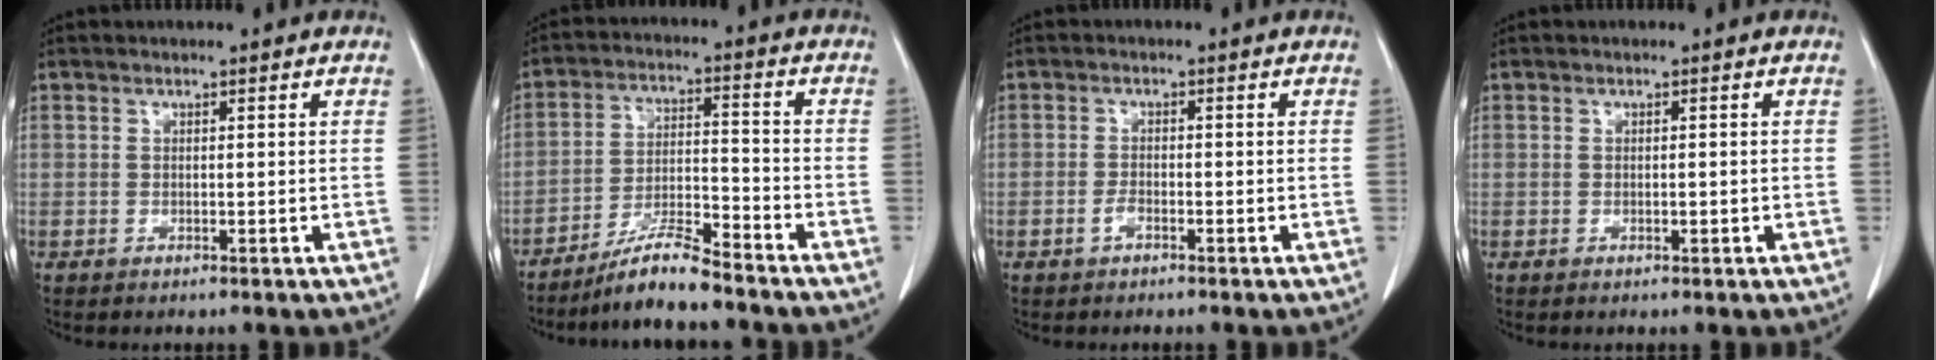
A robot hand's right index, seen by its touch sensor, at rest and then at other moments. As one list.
[{"total": 8.2, "force": [-7.1, 0.5, 4.2], "torque": [-0.081, -0.004, -0.129]}, {"total": 1.5, "force": [-0.9, 0.5, 1.1], "torque": [-0.020, 0.002, -0.018]}, {"total": 0.5, "force": [-0.1, 0.2, 0.5], "torque": [-0.009, 0.000, 0.002]}]